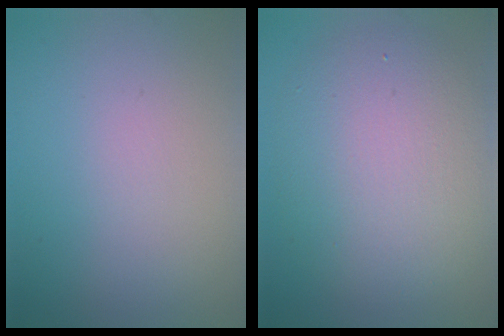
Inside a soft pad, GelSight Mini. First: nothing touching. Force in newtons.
{"total": 7.5, "press": 7.5, "slide": 0.3}